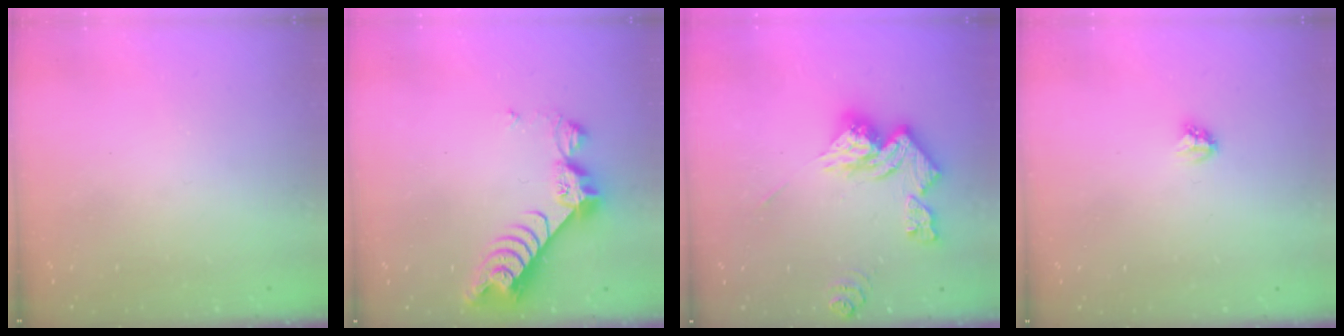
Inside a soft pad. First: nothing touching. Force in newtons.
{"total": 9.0, "press": 8.9, "slide": 0.9}
{"total": 13.3, "press": 13.3, "slide": 1.3}
{"total": 2.8, "press": 2.8, "slide": 0.3}